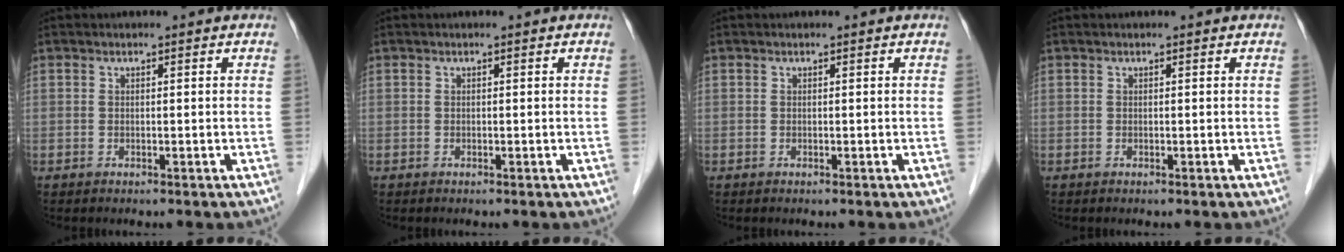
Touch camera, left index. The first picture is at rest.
{"total": 0.0}
{"total": 0.0}
{"total": 0.0}